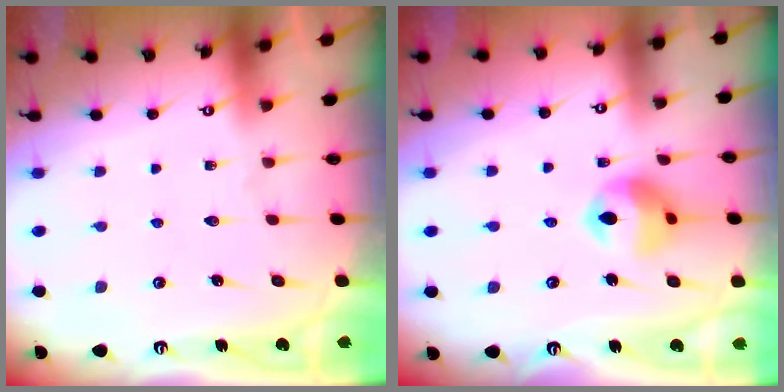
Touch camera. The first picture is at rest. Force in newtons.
{"total": 11.2, "press": 11.2, "slide": 0.8}